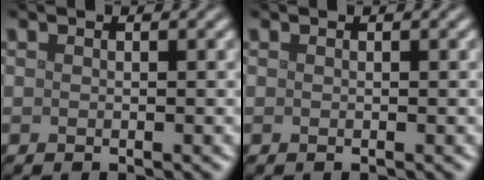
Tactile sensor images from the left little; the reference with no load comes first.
{"total": 0.0}